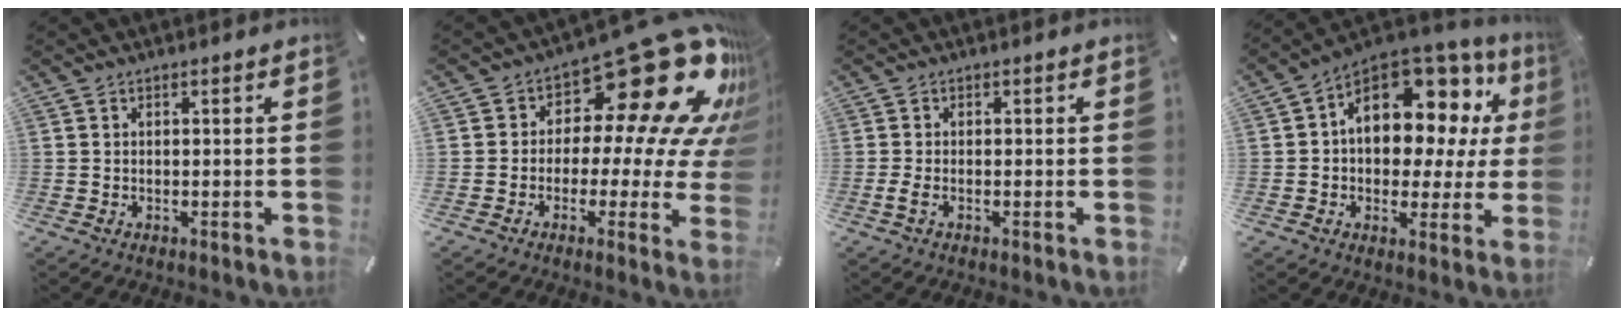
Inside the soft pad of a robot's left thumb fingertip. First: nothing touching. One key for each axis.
{"total": 21.2, "fx": 11.4, "fy": 9.6, "fz": 15.0, "tx": -0.203, "ty": -0.092, "tz": 0.188}
{"total": 2.0, "fx": -0.8, "fy": 0.8, "fz": 1.7, "tx": -0.035, "ty": -0.001, "tz": -0.015}
{"total": 13.9, "fx": 5.6, "fy": 9.4, "fz": 8.5, "tx": -0.123, "ty": -0.049, "tz": 0.100}